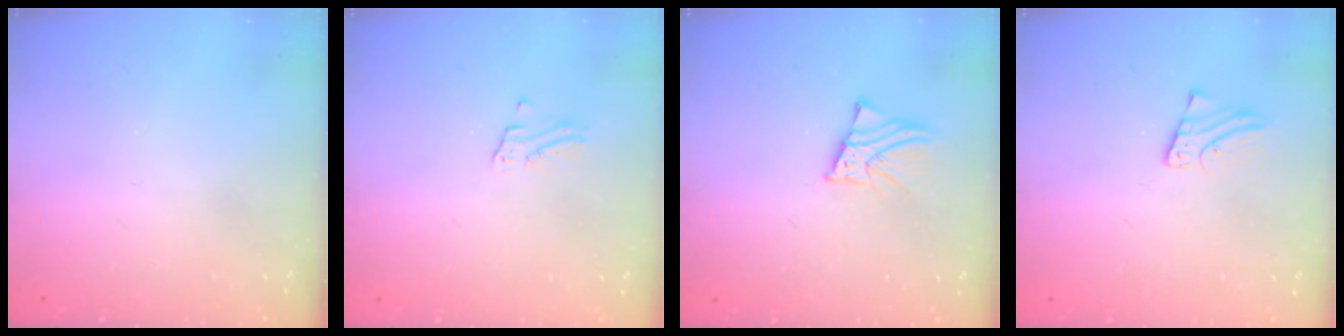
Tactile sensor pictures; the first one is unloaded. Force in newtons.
{"total": 1.8, "press": 1.8, "slide": 0.1}
{"total": 2.6, "press": 2.6, "slide": 0.2}
{"total": 2.6, "press": 2.6, "slide": 0.2}